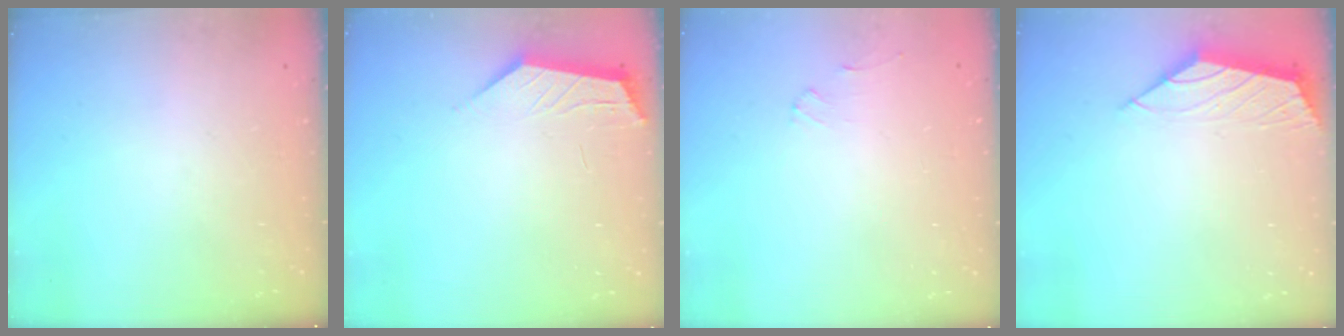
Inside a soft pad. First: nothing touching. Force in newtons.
{"total": 1.8, "press": 1.7, "slide": 0.4}
{"total": 0.6, "press": 0.5, "slide": 0.4}
{"total": 2.1, "press": 2.0, "slide": 0.5}